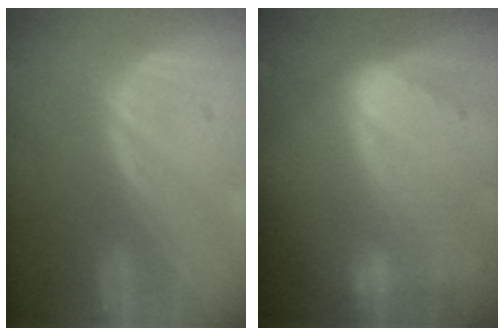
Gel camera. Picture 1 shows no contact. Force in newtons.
{"total": 9.3, "press": 8.1, "slide": 4.4}